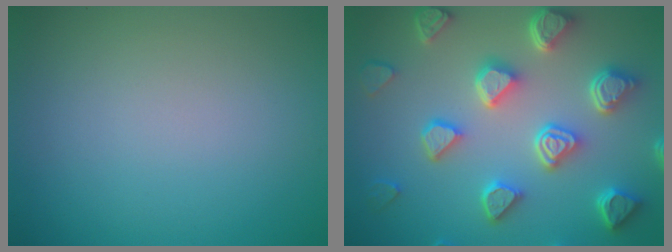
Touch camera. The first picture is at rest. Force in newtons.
{"total": 7.2, "press": 5.8, "slide": 4.3}